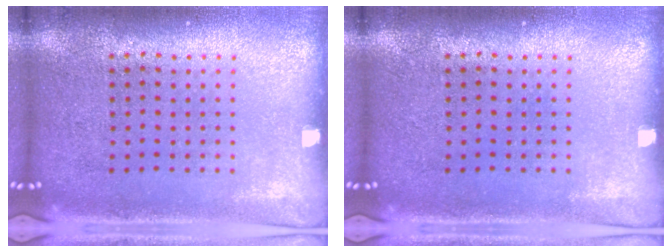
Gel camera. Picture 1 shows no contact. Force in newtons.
{"total": 0.0}